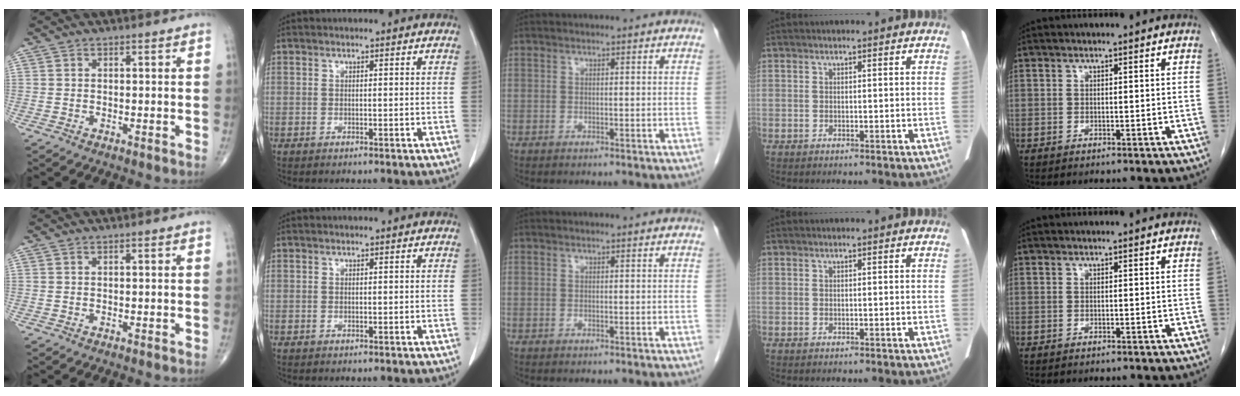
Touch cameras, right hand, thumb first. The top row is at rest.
{}